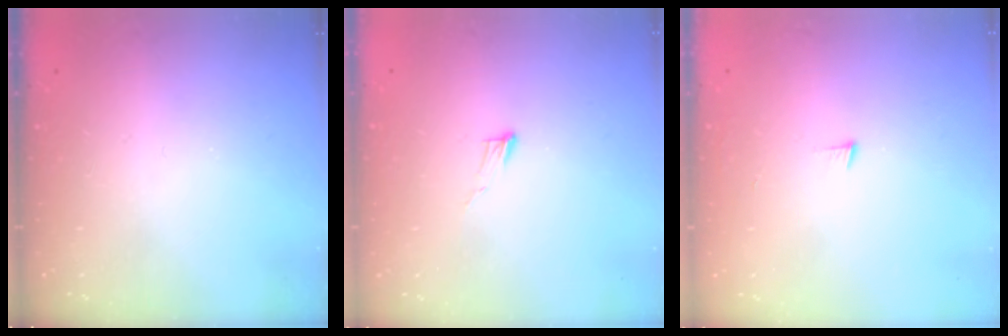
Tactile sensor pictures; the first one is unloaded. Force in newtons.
{"total": 3.8, "press": 3.8, "slide": 0.3}
{"total": 3.6, "press": 3.6, "slide": 0.5}